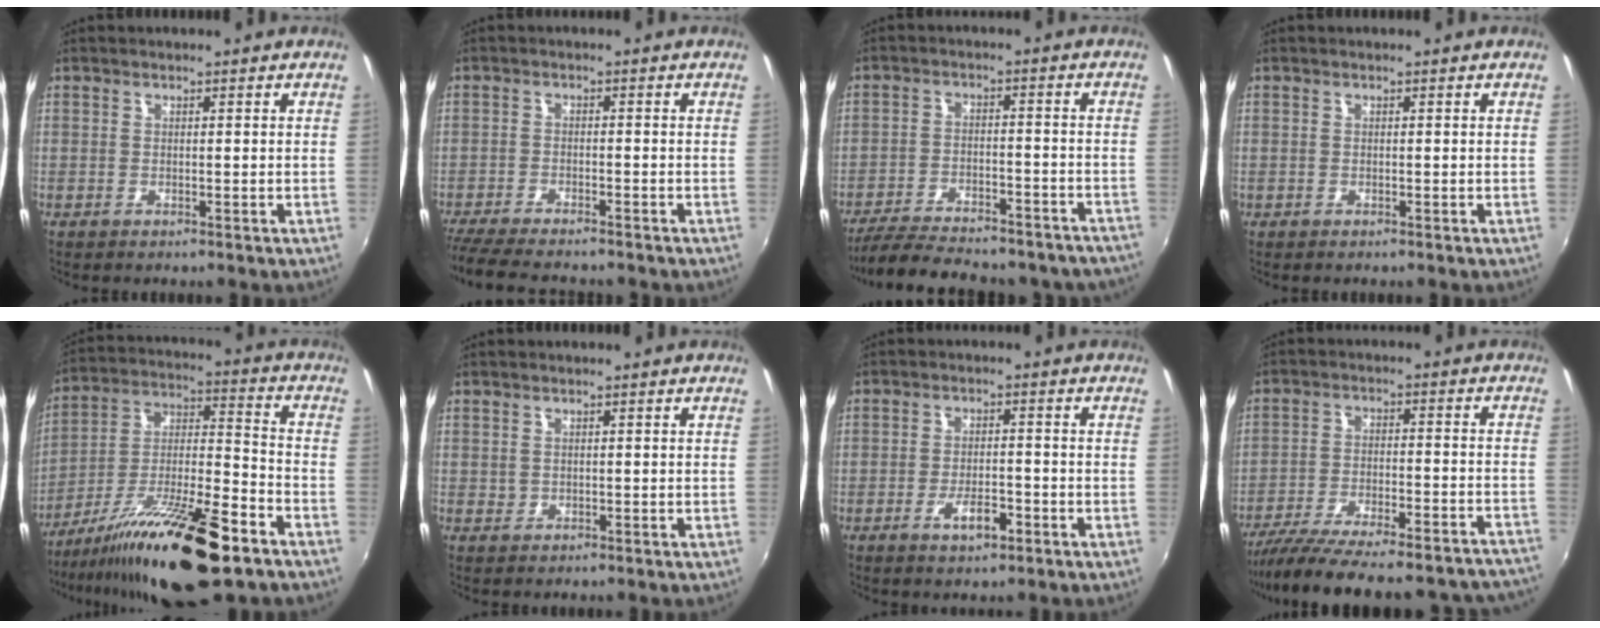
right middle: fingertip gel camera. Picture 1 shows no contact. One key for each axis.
{"total": 12.0, "fx": -10.4, "fy": 2.1, "fz": 5.5, "tx": -0.127, "ty": -0.032, "tz": -0.173}
{"total": 22.9, "fx": -19.6, "fy": 7.1, "fz": 9.5, "tx": -0.192, "ty": -0.010, "tz": -0.255}
{"total": 0.0}
{"total": 21.7, "fx": -14.1, "fy": 4.4, "fz": 16.0, "tx": -0.275, "ty": -0.027, "tz": -0.239}
{"total": 0.6, "fx": 0.2, "fy": 0.6, "fz": 0.1, "tx": 0.000, "ty": 0.001, "tz": 0.004}
{"total": 4.5, "fx": -2.3, "fy": 1.7, "fz": 3.4, "tx": -0.069, "ty": -0.004, "tz": -0.038}
{"total": 28.6, "fx": -25.6, "fy": 5.0, "fz": 11.5, "tx": -0.193, "ty": -0.031, "tz": -0.344}